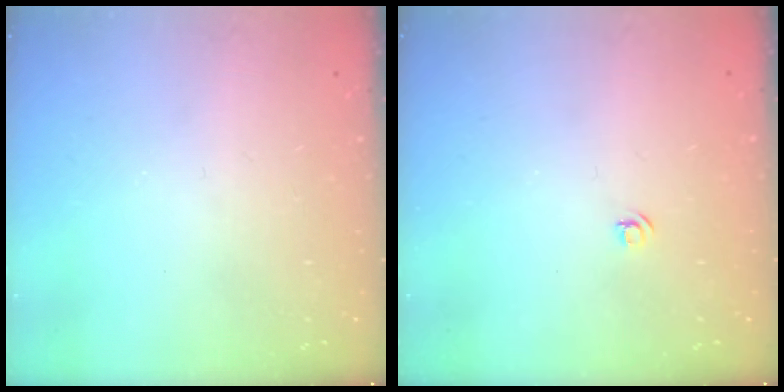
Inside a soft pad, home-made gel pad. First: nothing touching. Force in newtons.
{"total": 3.5, "press": 3.4, "slide": 0.5}